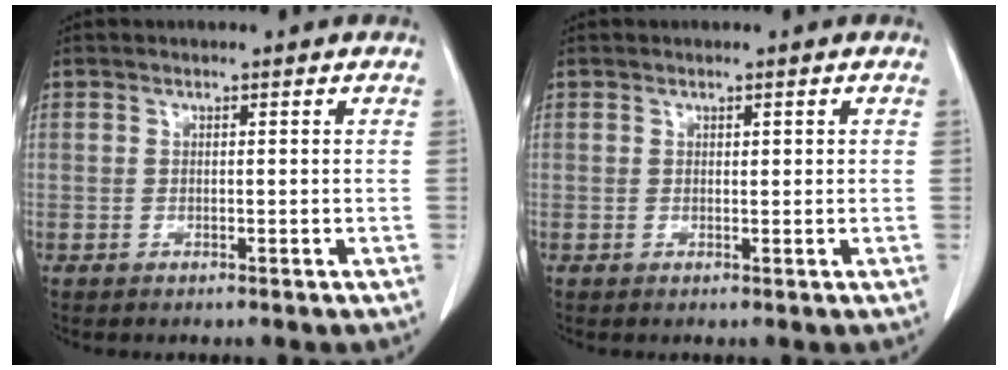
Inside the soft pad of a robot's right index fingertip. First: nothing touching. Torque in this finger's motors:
{"motor_torque": [-0.08, 0.08, -0.10, -0.01]}